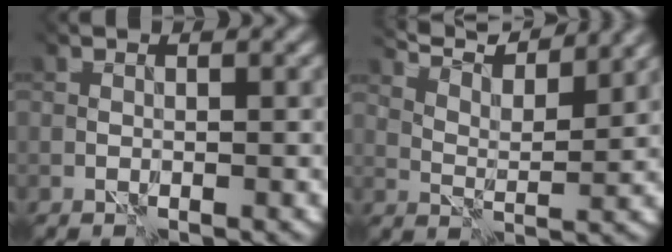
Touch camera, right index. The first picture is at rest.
{"total": 8.9, "force": [8.0, 0.8, 3.8], "torque": [-0.070, 0.006, 0.122]}